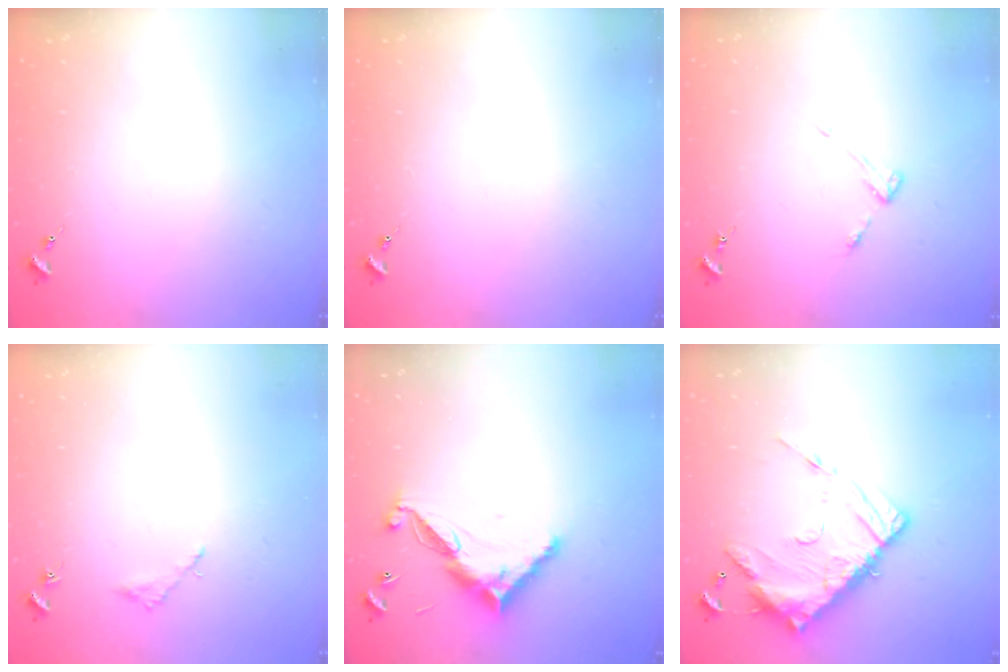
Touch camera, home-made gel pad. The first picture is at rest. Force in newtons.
{"total": 0.0}
{"total": 3.6, "press": 3.6, "slide": 0.5}
{"total": 1.6, "press": 1.6, "slide": 0.2}
{"total": 12.2, "press": 12.1, "slide": 0.3}
{"total": 16.0, "press": 15.9, "slide": 1.5}